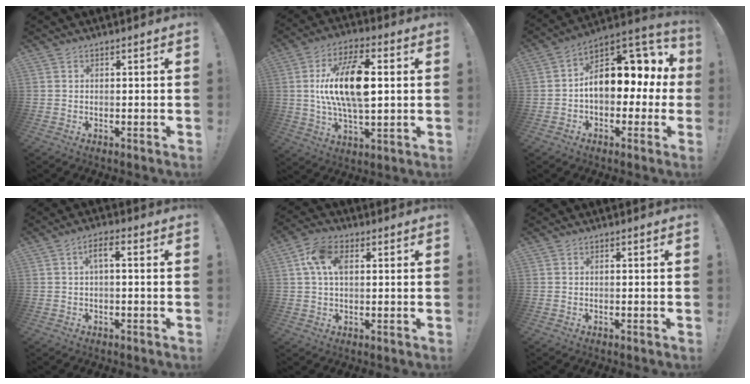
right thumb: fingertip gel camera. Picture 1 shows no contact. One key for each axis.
{"total": 18.0, "fx": 2.1, "fy": 9.2, "fz": 15.4, "tx": -0.272, "ty": 0.003, "tz": 0.033}
{"total": 15.4, "fx": 2.0, "fy": 10.1, "fz": 11.4, "tx": -0.137, "ty": -0.011, "tz": 0.035}
{"total": 4.2, "fx": -0.2, "fy": 1.4, "fz": 3.9, "tx": -0.082, "ty": 0.003, "tz": -0.007}
{"total": 9.7, "fx": 2.7, "fy": 6.0, "fz": 7.1, "tx": -0.141, "ty": 0.010, "tz": 0.052}
{"total": 0.0}